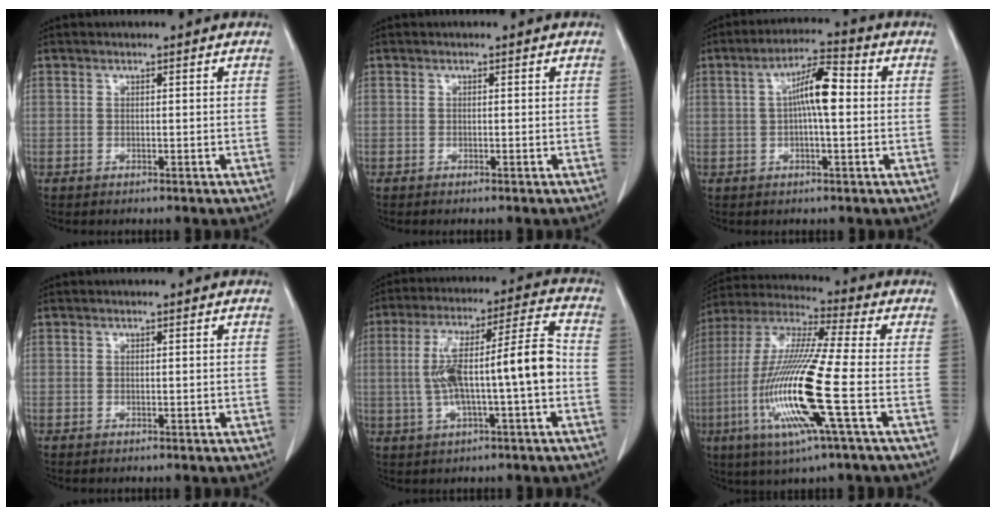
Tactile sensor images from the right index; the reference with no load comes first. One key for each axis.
{"total": 0.0}
{"total": 7.3, "fx": 0.7, "fy": 1.4, "fz": 7.1, "tx": -0.129, "ty": 0.020, "tz": 0.005}
{"total": 0.0}
{"total": 14.3, "fx": -1.4, "fy": 1.4, "fz": 14.1, "tx": -0.248, "ty": 0.032, "tz": -0.020}
{"total": 18.1, "fx": -4.9, "fy": 0.2, "fz": 17.4, "tx": -0.367, "ty": -0.019, "tz": -0.101}